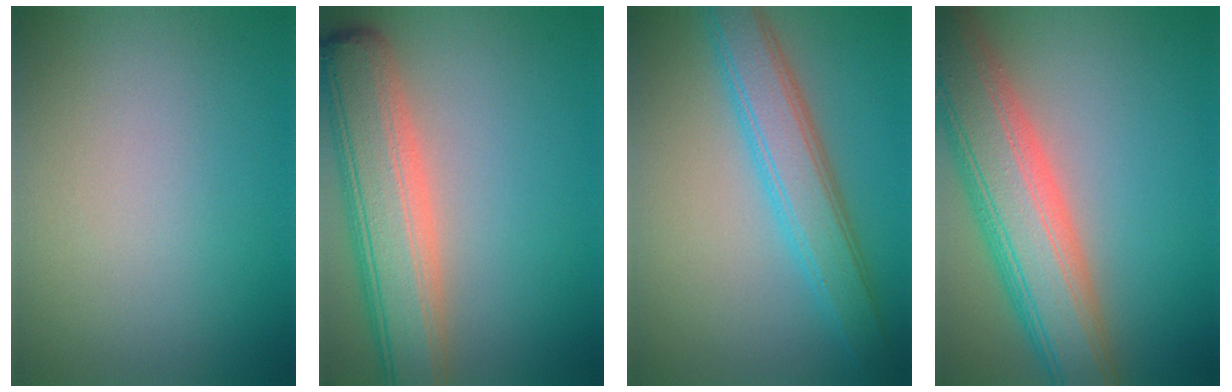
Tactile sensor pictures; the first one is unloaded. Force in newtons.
{"total": 8.4, "press": 8.4, "slide": 0.8}
{"total": 5.2, "press": 5.2, "slide": 0.3}
{"total": 10.2, "press": 10.2, "slide": 0.7}